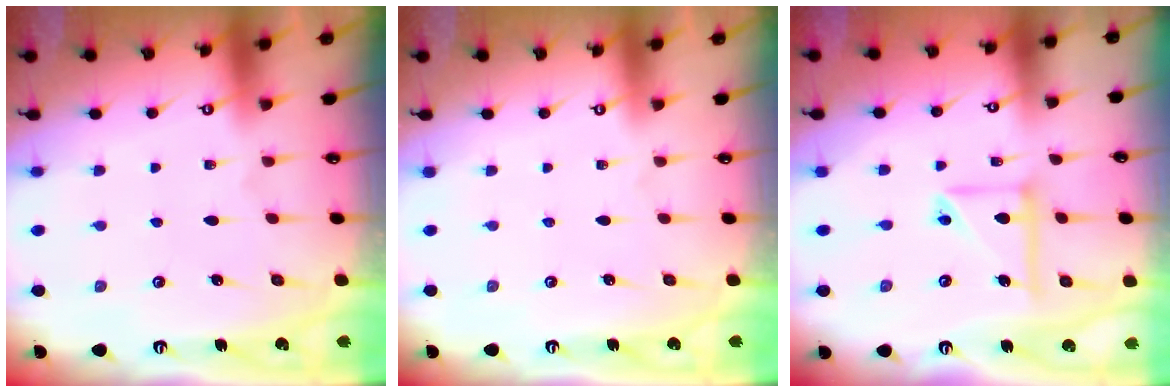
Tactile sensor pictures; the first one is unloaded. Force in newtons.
{"total": 0.0}
{"total": 11.2, "press": 11.1, "slide": 1.3}